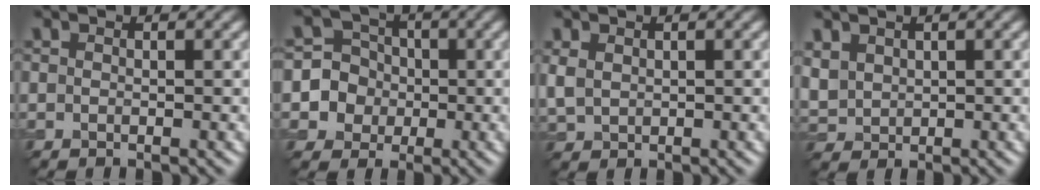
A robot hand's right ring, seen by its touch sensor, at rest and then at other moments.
{"total": 5.9, "force": [-0.8, 5.8, 0.3], "torque": [0.005, 0.035, -0.036]}
{"total": 1.0, "force": [0.5, 0.8, 0.2], "torque": [-0.016, 0.008, 0.022]}
{"total": 1.6, "force": [1.2, 1.1, 0.0], "torque": [-0.013, 0.008, 0.036]}